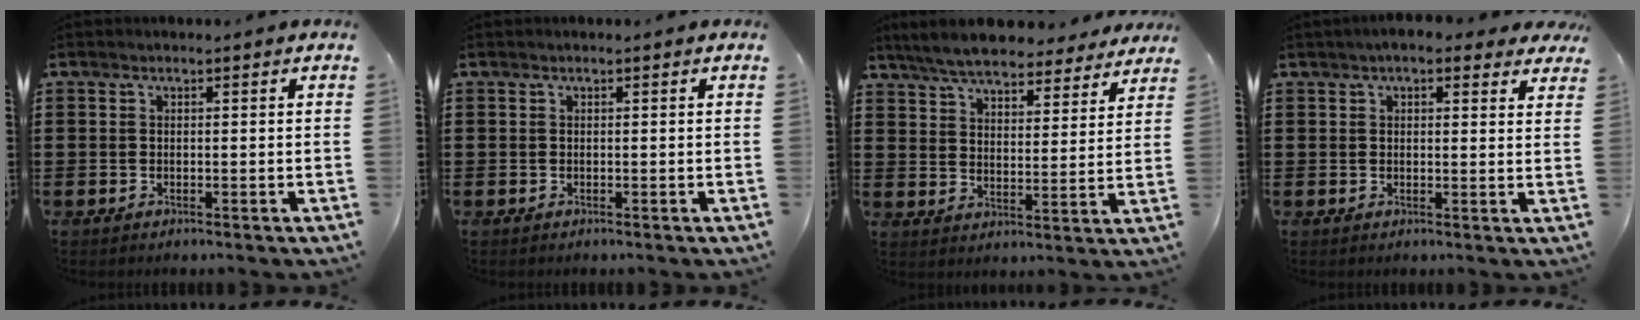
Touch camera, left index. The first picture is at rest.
{"total": 0.0}
{"total": 6.9, "force": [6.5, 1.0, 2.0], "torque": [-0.067, -0.025, 0.118]}
{"total": 3.4, "force": [2.7, 1.0, 1.8], "torque": [-0.044, 0.003, 0.049]}